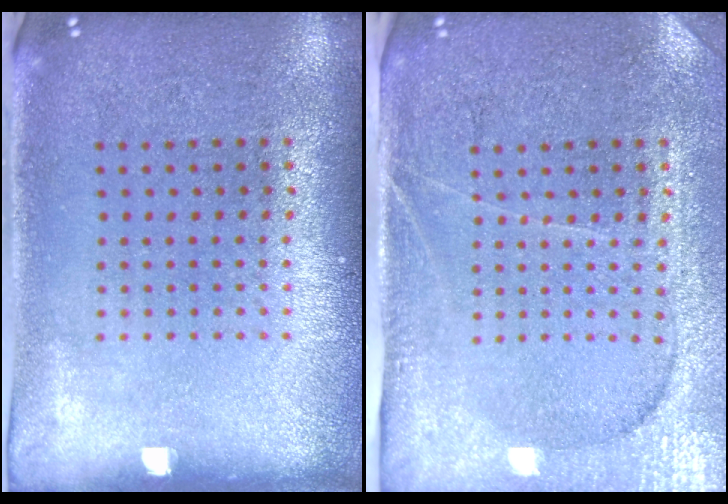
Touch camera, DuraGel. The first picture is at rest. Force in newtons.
{"total": 4.0, "press": 3.6, "slide": 1.7}